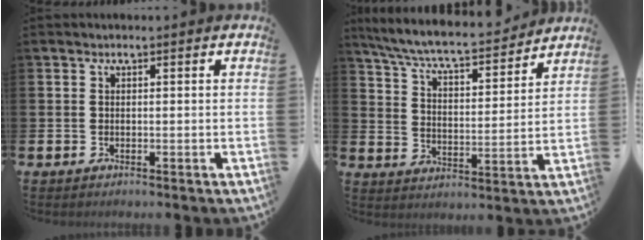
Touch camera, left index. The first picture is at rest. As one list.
[{"total": 7.4, "force": [7.0, 0.8, 2.4], "torque": [-0.082, -0.053, 0.118]}]